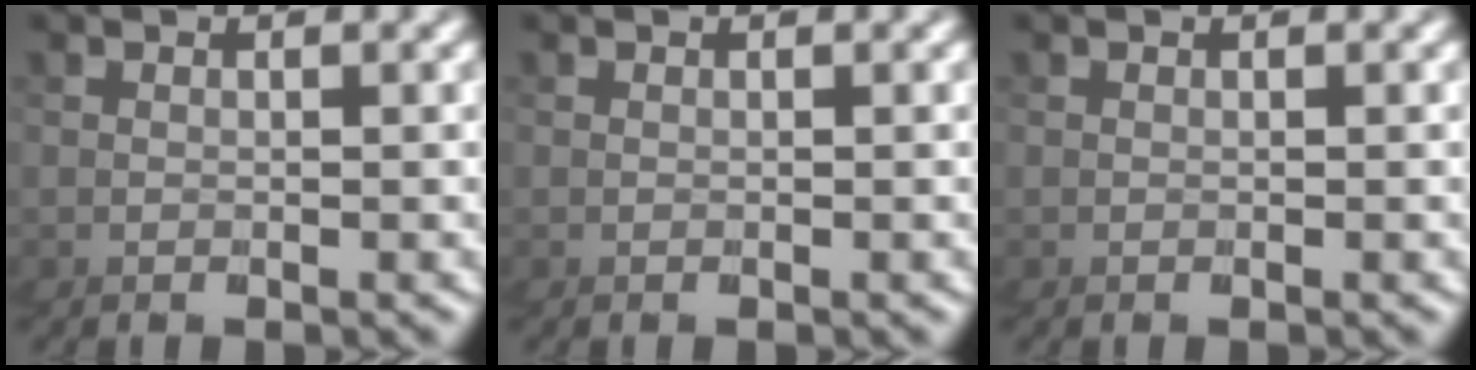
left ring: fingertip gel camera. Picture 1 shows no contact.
{"total": 0.0}
{"total": 0.0}